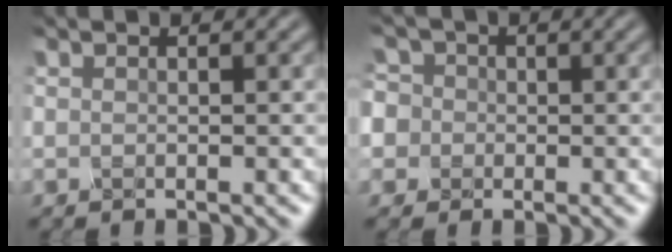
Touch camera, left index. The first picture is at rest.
{"total": 6.9, "force": [0.4, 6.4, 2.5], "torque": [-0.047, 0.038, -0.035]}